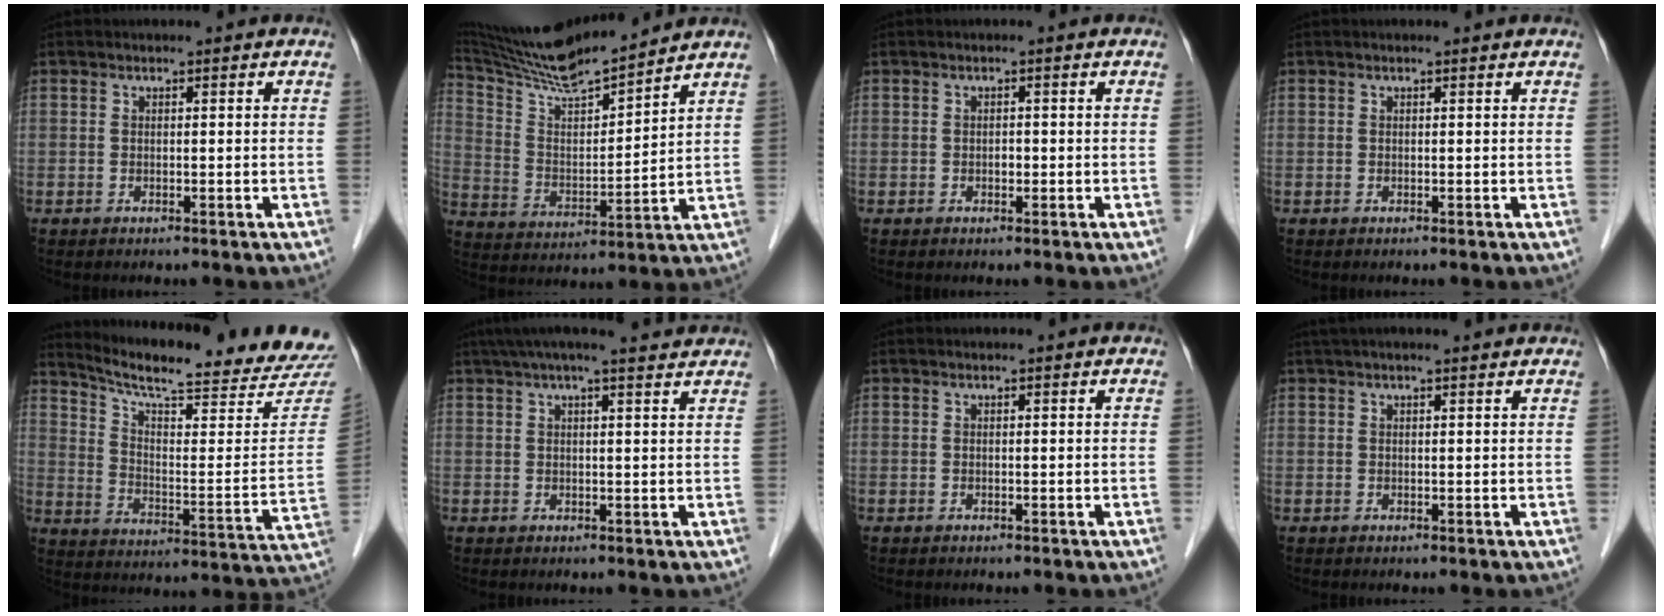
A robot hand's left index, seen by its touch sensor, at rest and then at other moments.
{"total": 16.1, "force": [14.9, 0.5, 6.1], "torque": [-0.124, 0.009, 0.271]}
{"total": 0.7, "force": [-0.2, 0.4, 0.5], "torque": [-0.007, 0.002, -0.005]}
{"total": 0.7, "force": [0.6, 0.0, 0.3], "torque": [-0.009, 0.006, 0.007]}
{"total": 24.5, "force": [23.1, 1.6, 7.9], "torque": [-0.124, -0.090, 0.299]}
{"total": 12.0, "force": [10.5, 0.9, 5.7], "torque": [-0.092, 0.035, 0.132]}
{"total": 0.0}
{"total": 6.8, "force": [6.0, 0.7, 3.0], "torque": [-0.044, 0.036, 0.076]}